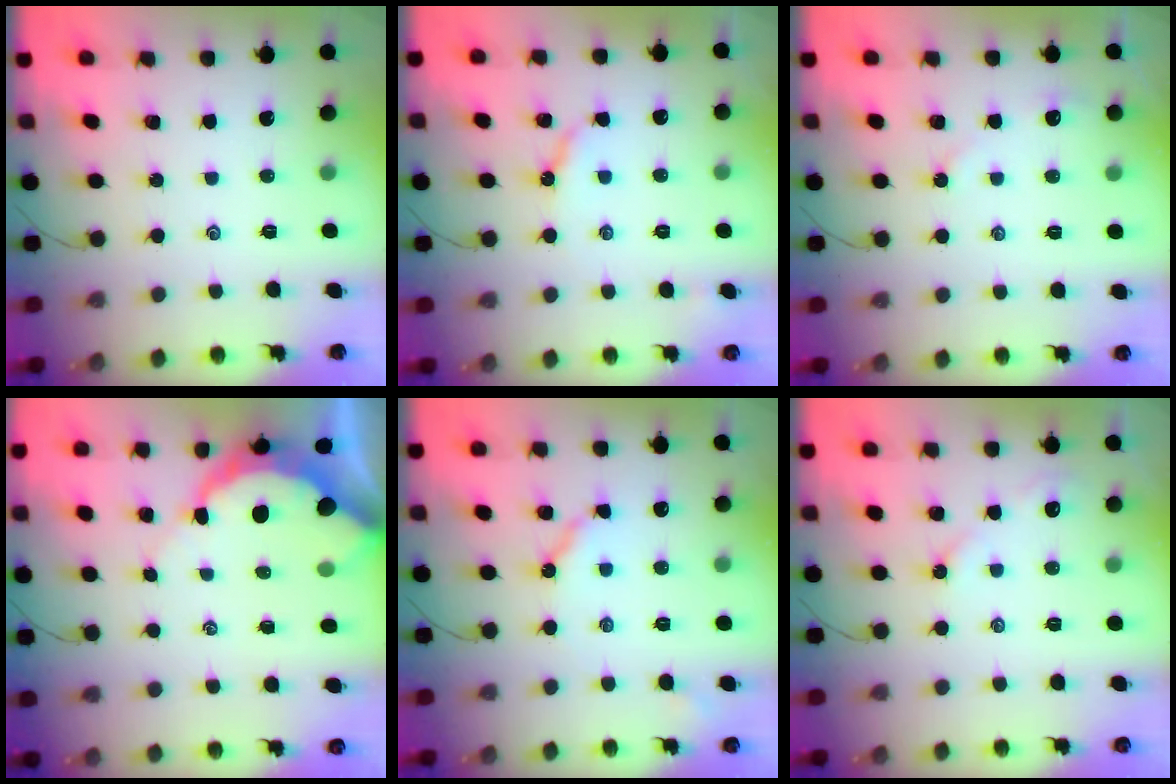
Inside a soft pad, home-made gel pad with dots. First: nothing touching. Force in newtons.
{"total": 4.5, "press": 4.5, "slide": 0.2}
{"total": 3.7, "press": 3.7, "slide": 0.5}
{"total": 7.5, "press": 7.4, "slide": 0.9}
{"total": 5.5, "press": 5.5, "slide": 0.4}
{"total": 2.4, "press": 2.4, "slide": 0.6}